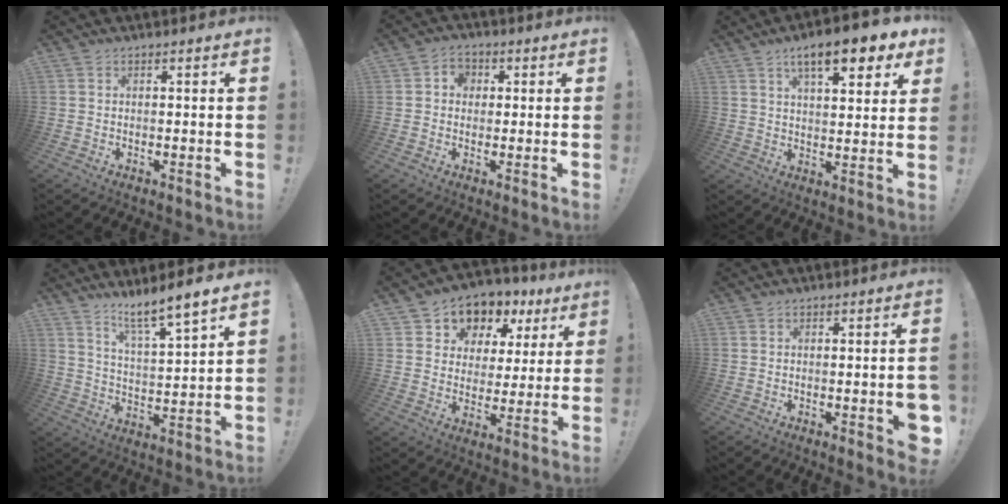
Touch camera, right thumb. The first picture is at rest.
{"total": 4.3, "force": [0.3, 3.9, 1.9], "torque": [-0.030, 0.005, 0.006]}
{"total": 12.4, "force": [7.2, 3.5, 9.4], "torque": [-0.135, -0.036, 0.113]}
{"total": 8.8, "force": [7.3, 0.0, 4.9], "torque": [-0.080, -0.058, 0.121]}
{"total": 9.1, "force": [5.5, 6.8, 2.5], "torque": [-0.038, -0.050, 0.106]}
{"total": 4.6, "force": [-1.3, 0.9, 4.3], "torque": [-0.048, -0.005, -0.018]}